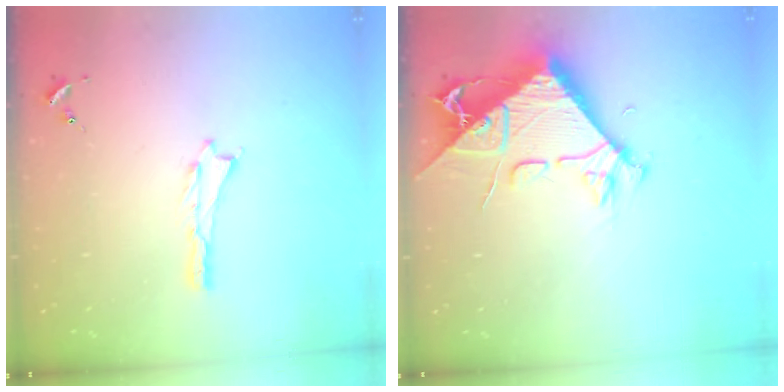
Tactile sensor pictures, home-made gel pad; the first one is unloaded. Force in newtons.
{"total": 10.1, "press": 10.0, "slide": 1.2}